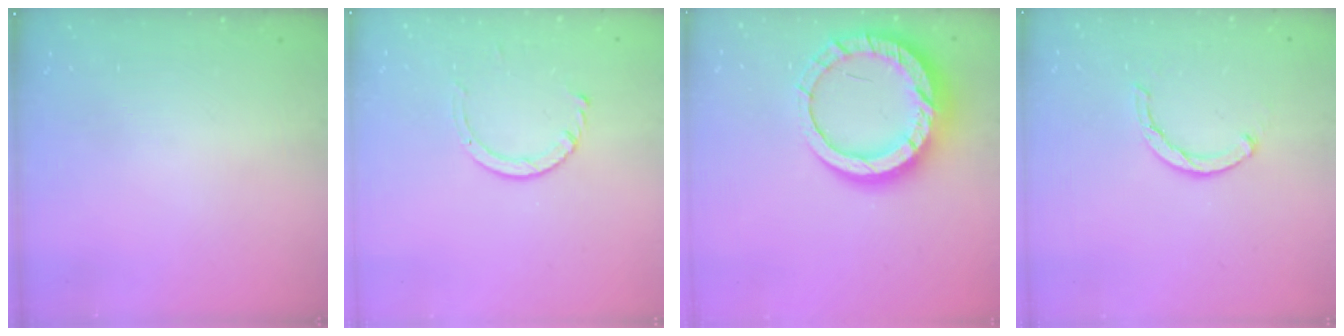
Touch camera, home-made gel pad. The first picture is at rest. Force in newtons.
{"total": 3.3, "press": 3.3, "slide": 0.4}
{"total": 18.4, "press": 18.3, "slide": 1.7}
{"total": 3.6, "press": 3.5, "slide": 0.5}